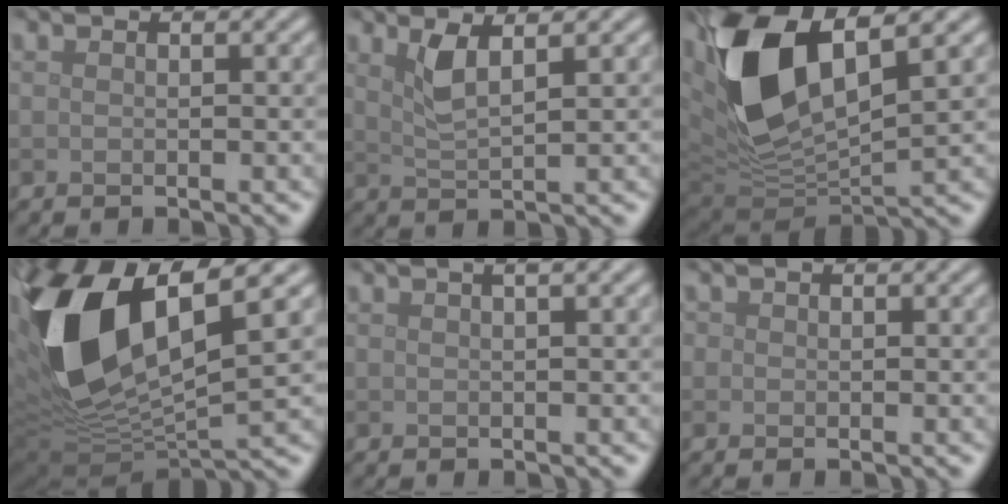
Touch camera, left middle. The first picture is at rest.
{"total": 2.6, "force": [1.4, 0.6, 2.1], "torque": [-0.040, -0.002, 0.028]}
{"total": 11.9, "force": [3.7, 6.0, 9.6], "torque": [-0.213, -0.009, 0.081]}
{"total": 15.2, "force": [3.0, 7.2, 13.0], "torque": [-0.280, -0.009, 0.060]}
{"total": 1.9, "force": [0.9, 0.5, 1.6], "torque": [-0.016, 0.006, 0.007]}
{"total": 0.5, "force": [0.1, 0.5, 0.0], "torque": [0.007, -0.001, -0.004]}